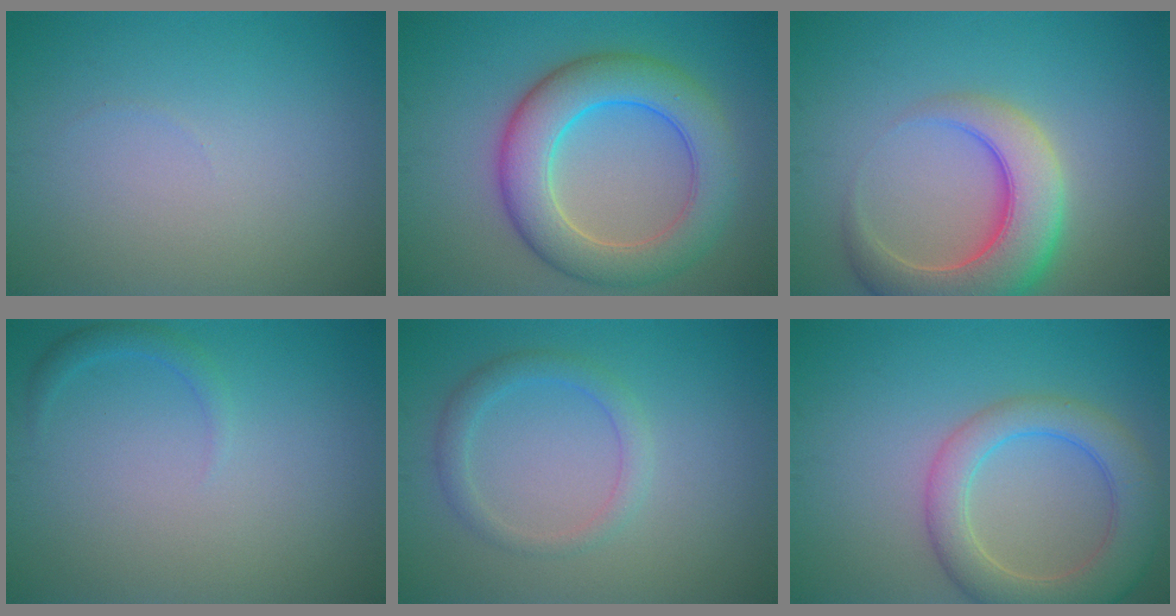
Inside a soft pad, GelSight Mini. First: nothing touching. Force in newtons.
{"total": 7.9, "press": 7.9, "slide": 0.1}
{"total": 7.7, "press": 7.7, "slide": 0.7}
{"total": 1.2, "press": 1.2, "slide": 0.1}
{"total": 2.3, "press": 2.3, "slide": 0.2}
{"total": 6.1, "press": 6.1, "slide": 0.4}